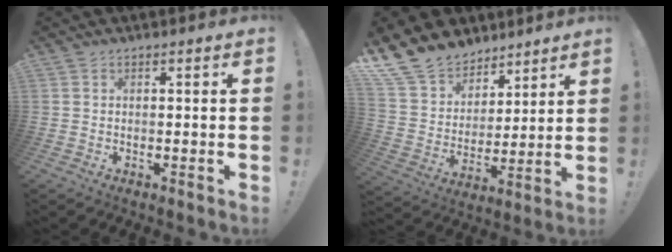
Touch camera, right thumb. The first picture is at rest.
{"total": 15.3, "force": [11.3, 9.6, 3.8], "torque": [-0.074, -0.084, 0.224]}